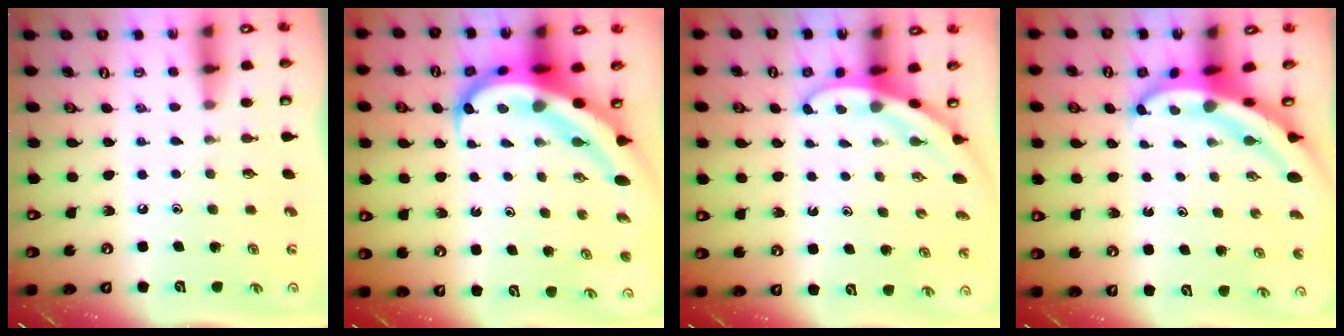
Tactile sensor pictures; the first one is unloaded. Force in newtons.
{"total": 11.5, "press": 11.3, "slide": 2.2}
{"total": 3.2, "press": 3.2, "slide": 0.2}
{"total": 5.7, "press": 5.7, "slide": 0.7}